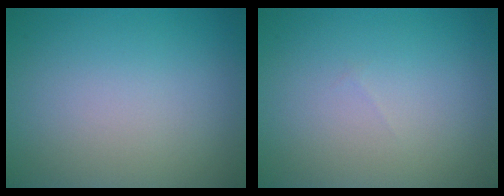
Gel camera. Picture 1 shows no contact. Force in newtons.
{"total": 0.0}